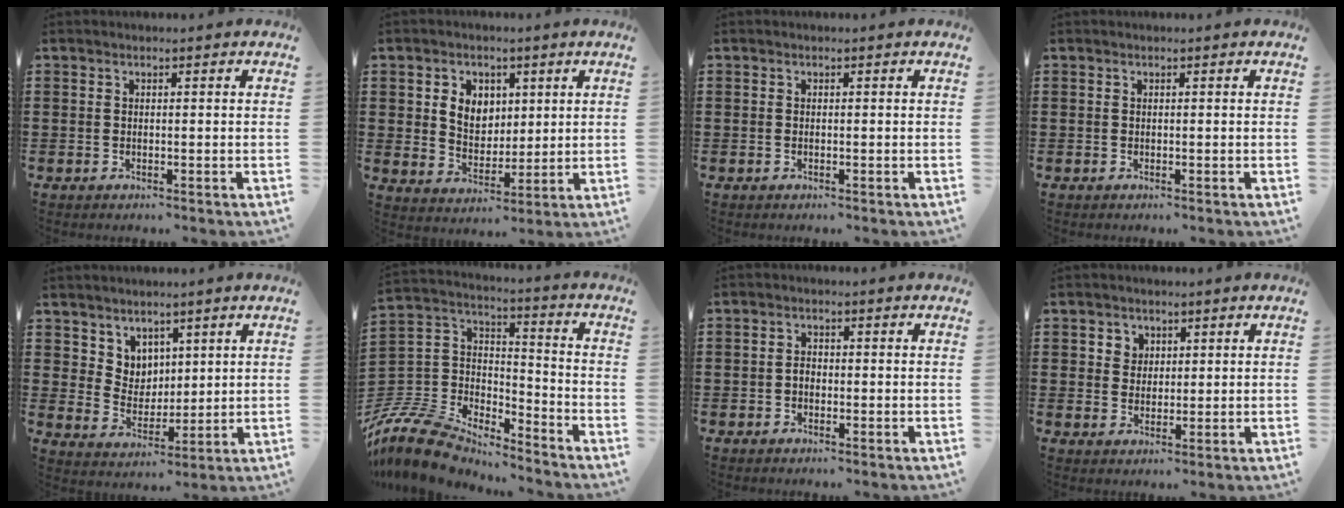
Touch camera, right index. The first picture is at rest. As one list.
[{"total": 5.3, "force": [1.8, 4.5, 2.2], "torque": [-0.055, 0.012, 0.029]}, {"total": 0.0}, {"total": 0.0}, {"total": 5.3, "force": [3.7, 3.8, -0.2], "torque": [-0.023, -0.005, 0.071]}, {"total": 10.5, "force": [-9.4, 3.7, 3.0], "torque": [-0.097, 0.002, -0.191]}, {"total": 1.5, "force": [-0.5, 1.0, 1.0], "torque": [-0.021, 0.003, -0.010]}, {"total": 2.5, "force": [1.2, 2.2, 0.2], "torque": [-0.014, 0.011, 0.021]}]